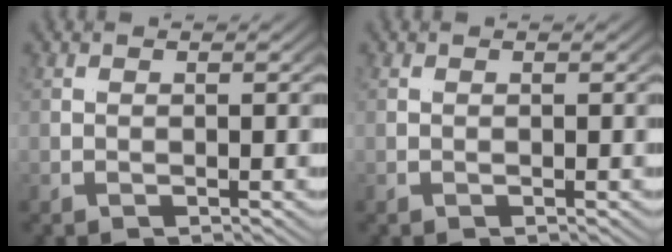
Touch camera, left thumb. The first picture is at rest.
{"total": 0.0}